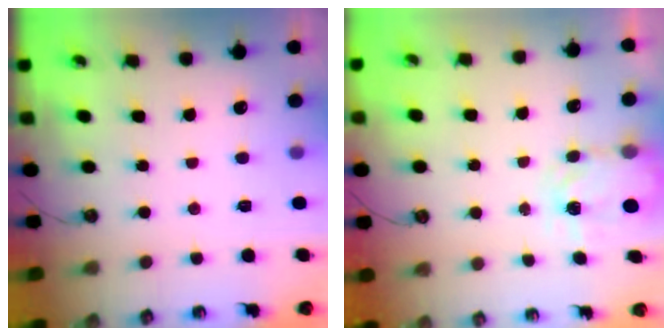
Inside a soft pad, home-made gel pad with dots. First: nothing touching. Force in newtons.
{"total": 4.6, "press": 4.5, "slide": 0.3}